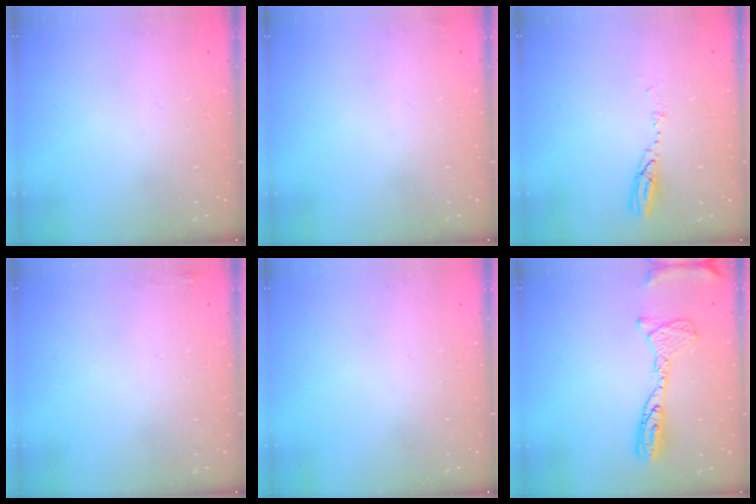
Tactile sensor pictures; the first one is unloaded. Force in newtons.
{"total": 2.3, "press": 2.2, "slide": 0.8}
{"total": 4.3, "press": 4.3, "slide": 0.4}
{"total": 3.5, "press": 3.1, "slide": 1.6}
{"total": 0.0}
{"total": 13.7, "press": 13.7, "slide": 1.3}